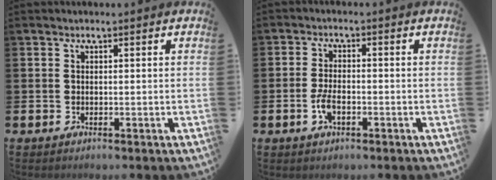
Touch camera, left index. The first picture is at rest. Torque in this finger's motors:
{"motor_torque": [0.76, 0.16, 0.13, 0.13]}